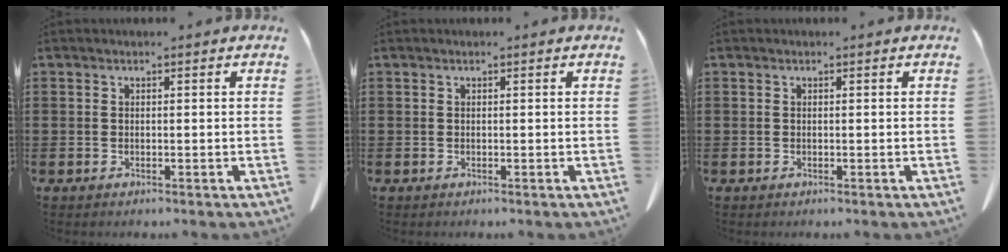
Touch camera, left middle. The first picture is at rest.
{"total": 0.0}
{"total": 0.0}